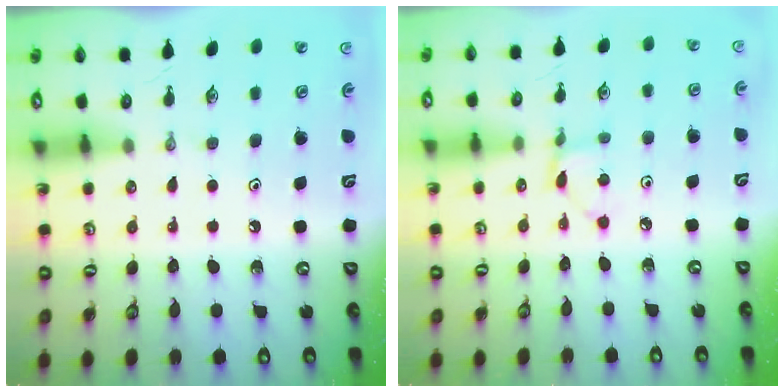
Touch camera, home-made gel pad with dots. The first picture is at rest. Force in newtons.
{"total": 2.8, "press": 2.8, "slide": 0.1}